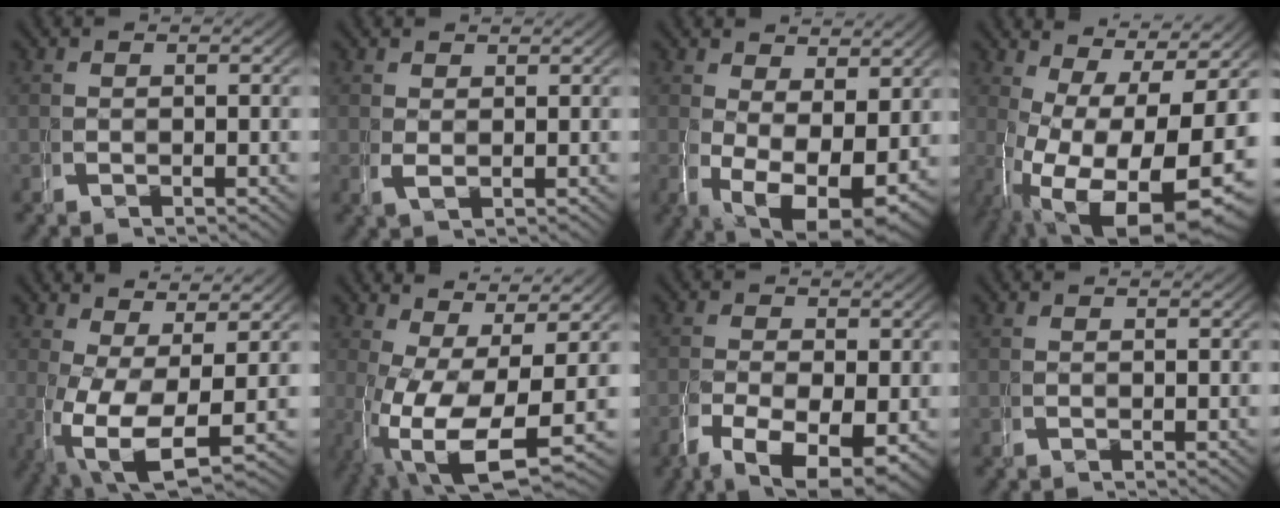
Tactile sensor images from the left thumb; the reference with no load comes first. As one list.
[{"total": 0.6, "force": [0.3, 0.5, 0.3], "torque": [-0.010, -0.009, 0.016]}, {"total": 8.3, "force": [-2.4, 5.7, 5.5], "torque": [-0.110, -0.066, -0.009]}, {"total": 16.2, "force": [-2.5, 10.6, 12.0], "torque": [-0.221, -0.086, 0.012]}, {"total": 7.7, "force": [-1.0, 4.3, 6.3], "torque": [-0.141, -0.045, 0.010]}, {"total": 10.8, "force": [-1.6, 6.1, 8.8], "torque": [-0.180, -0.059, 0.012]}, {"total": 7.7, "force": [-3.4, 4.7, 5.0], "torque": [-0.096, -0.044, -0.033]}, {"total": 0.0}]